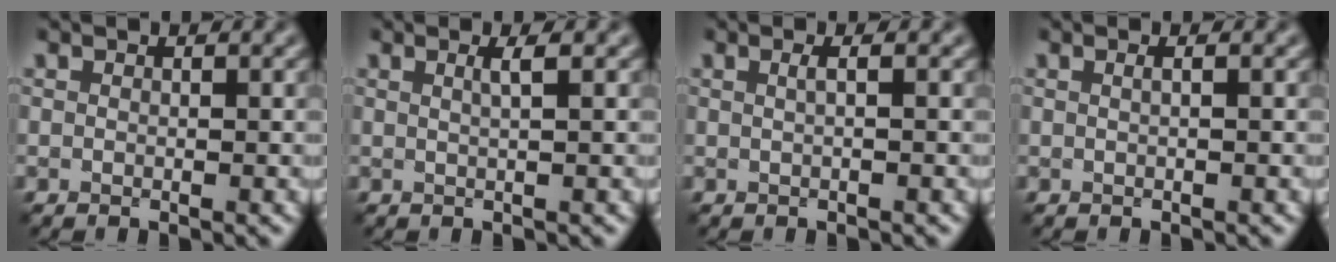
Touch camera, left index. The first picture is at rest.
{"total": 1.5, "force": [0.5, 0.3, 1.4], "torque": [-0.018, 0.004, 0.003]}
{"total": 1.0, "force": [0.2, 0.2, 1.0], "torque": [-0.016, 0.007, -0.001]}
{"total": 0.7, "force": [0.2, 0.1, 0.6], "torque": [-0.011, 0.003, -0.002]}